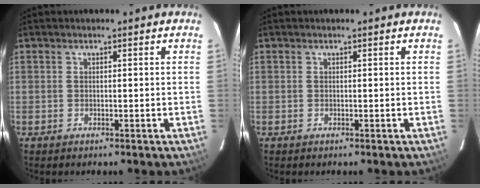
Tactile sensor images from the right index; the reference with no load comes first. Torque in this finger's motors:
{"motor_torque": [-0.09, -0.09, 0.02, 0.00]}